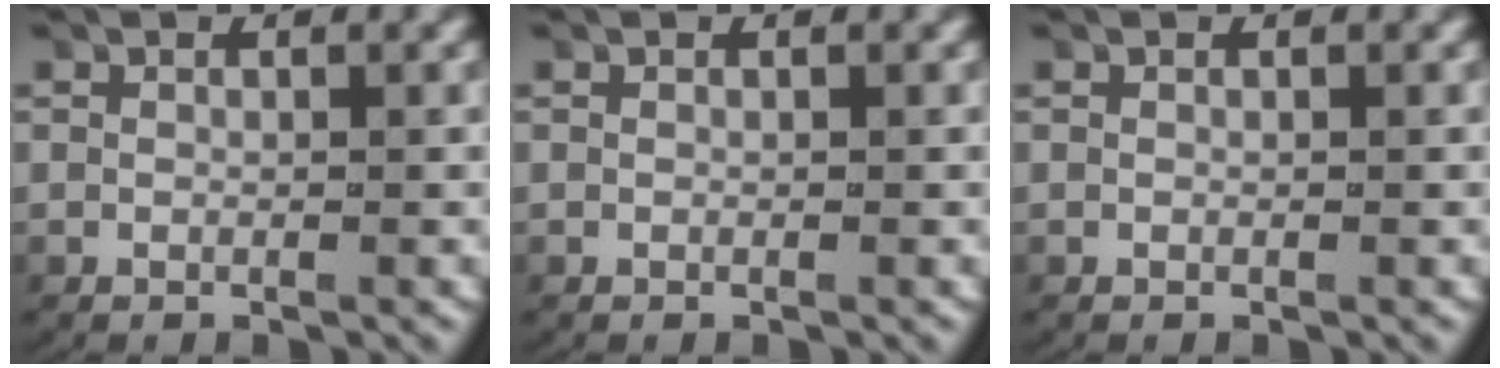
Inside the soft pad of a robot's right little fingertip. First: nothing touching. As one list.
[{"total": 0.0}, {"total": 0.0}]